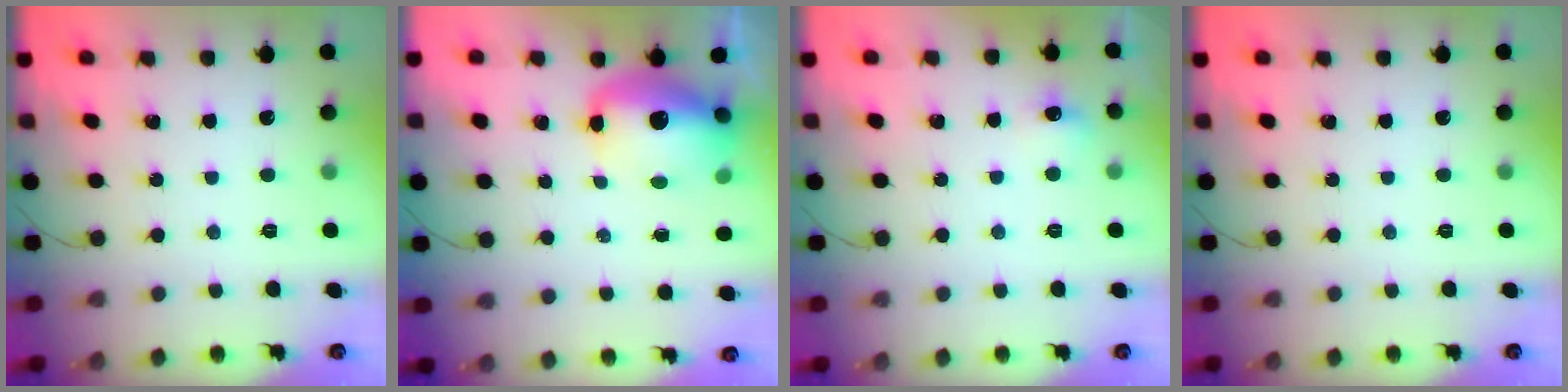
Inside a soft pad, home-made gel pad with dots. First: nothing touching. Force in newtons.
{"total": 14.1, "press": 13.8, "slide": 3.3}
{"total": 6.1, "press": 5.9, "slide": 1.6}
{"total": 0.0}